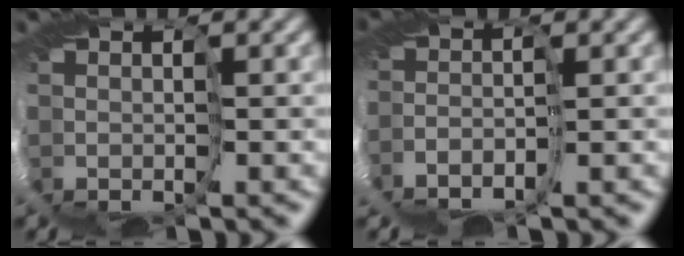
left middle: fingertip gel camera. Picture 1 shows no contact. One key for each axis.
{"total": 3.6, "fx": -3.3, "fy": -1.5, "fz": 0.1, "tx": -0.039, "ty": 0.001, "tz": -0.050}